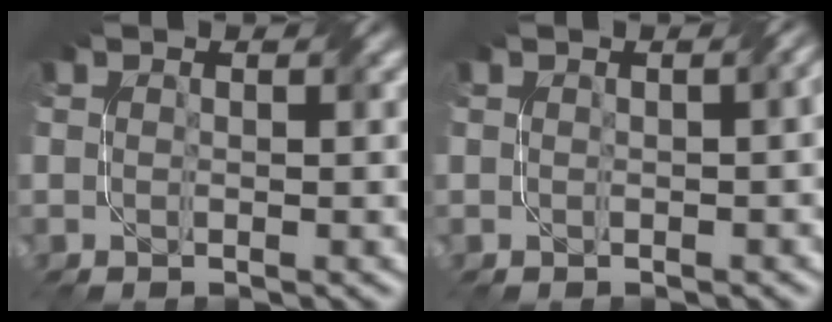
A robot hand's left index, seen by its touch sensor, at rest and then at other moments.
{"total": 2.4, "force": [0.2, 1.1, 2.1], "torque": [-0.009, 0.007, 0.009]}